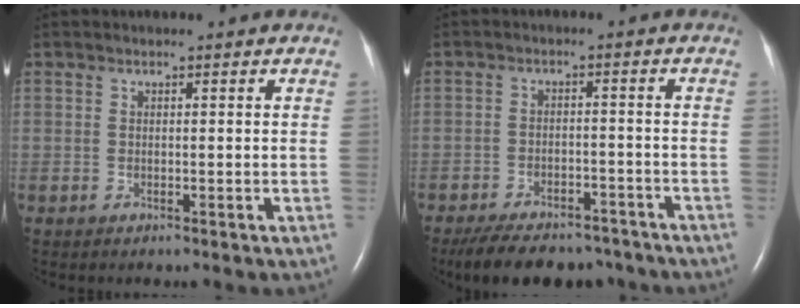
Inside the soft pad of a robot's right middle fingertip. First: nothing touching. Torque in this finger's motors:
{"motor_torque": [0.55, -0.54, 0.11, 0.03]}